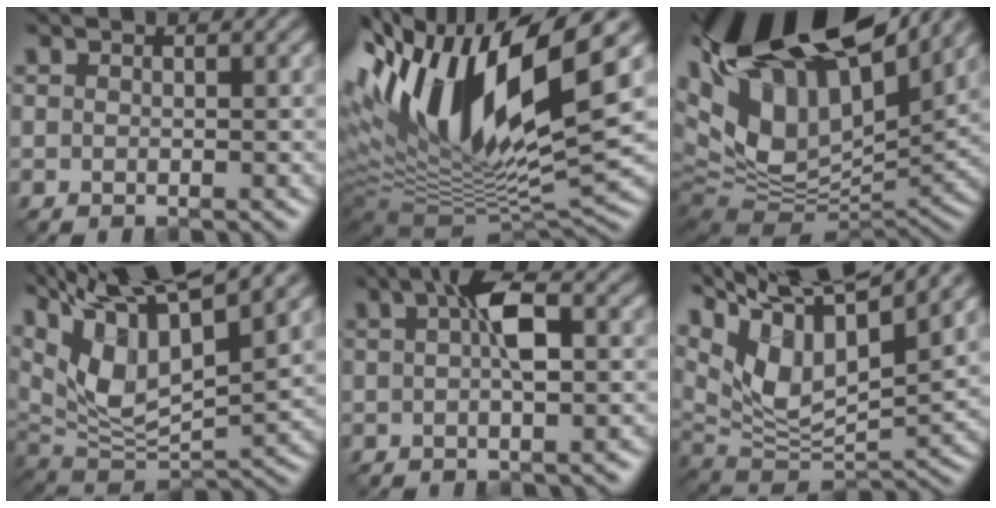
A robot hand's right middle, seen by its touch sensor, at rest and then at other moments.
{"total": 16.2, "force": [5.1, 6.7, 13.9], "torque": [-0.270, -0.001, 0.088]}
{"total": 20.6, "force": [8.8, 10.7, 15.2], "torque": [-0.250, 0.039, 0.170]}
{"total": 14.6, "force": [8.3, 5.1, 10.8], "torque": [-0.214, 0.031, 0.142]}
{"total": 4.4, "force": [0.6, 1.6, 4.0], "torque": [-0.064, 0.013, 0.006]}
{"total": 12.8, "force": [7.2, 4.7, 9.4], "torque": [-0.187, 0.024, 0.134]}